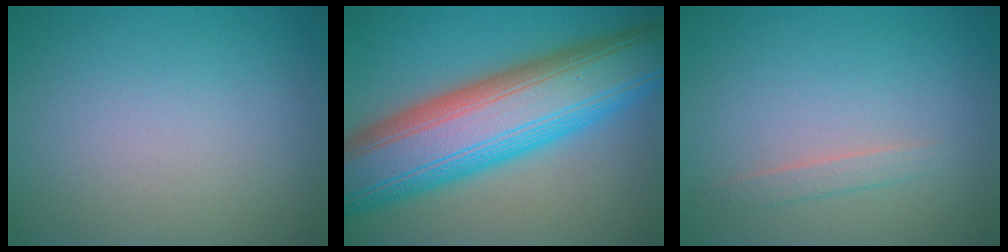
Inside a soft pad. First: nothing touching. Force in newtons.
{"total": 14.4, "press": 14.3, "slide": 0.4}
{"total": 1.2, "press": 1.2, "slide": 0.1}